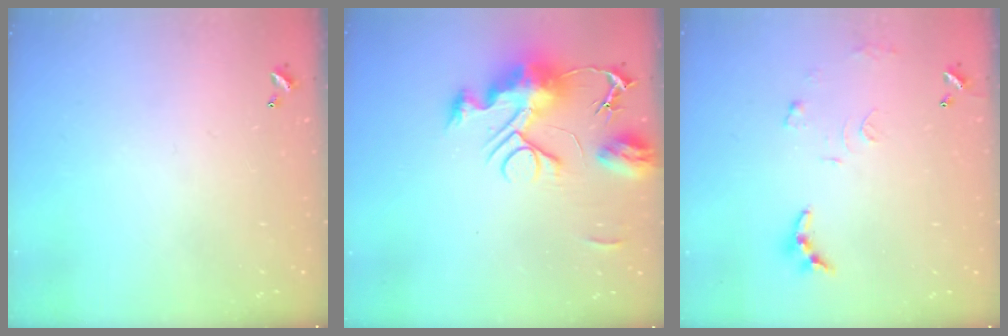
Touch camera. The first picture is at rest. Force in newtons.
{"total": 12.6, "press": 12.6, "slide": 1.2}
{"total": 9.3, "press": 9.3, "slide": 0.6}